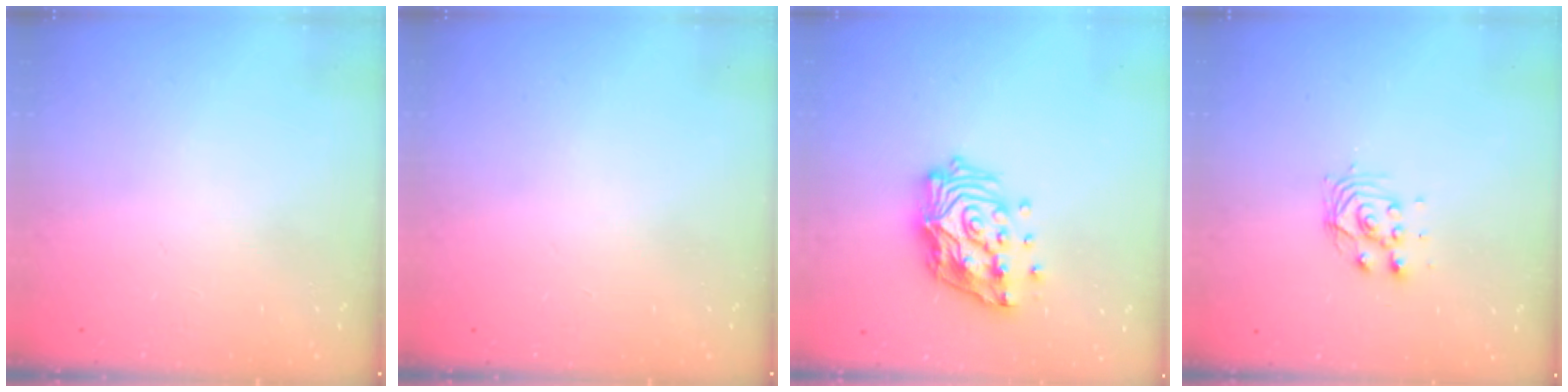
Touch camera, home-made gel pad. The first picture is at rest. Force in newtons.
{"total": 0.0}
{"total": 16.1, "press": 16.0, "slide": 2.3}
{"total": 5.0, "press": 5.0, "slide": 0.2}